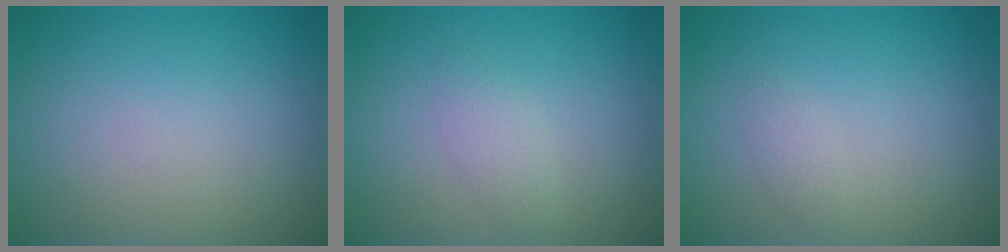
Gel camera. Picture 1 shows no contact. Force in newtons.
{"total": 1.4, "press": 1.4, "slide": 0.0}
{"total": 0.9, "press": 0.9, "slide": 0.0}